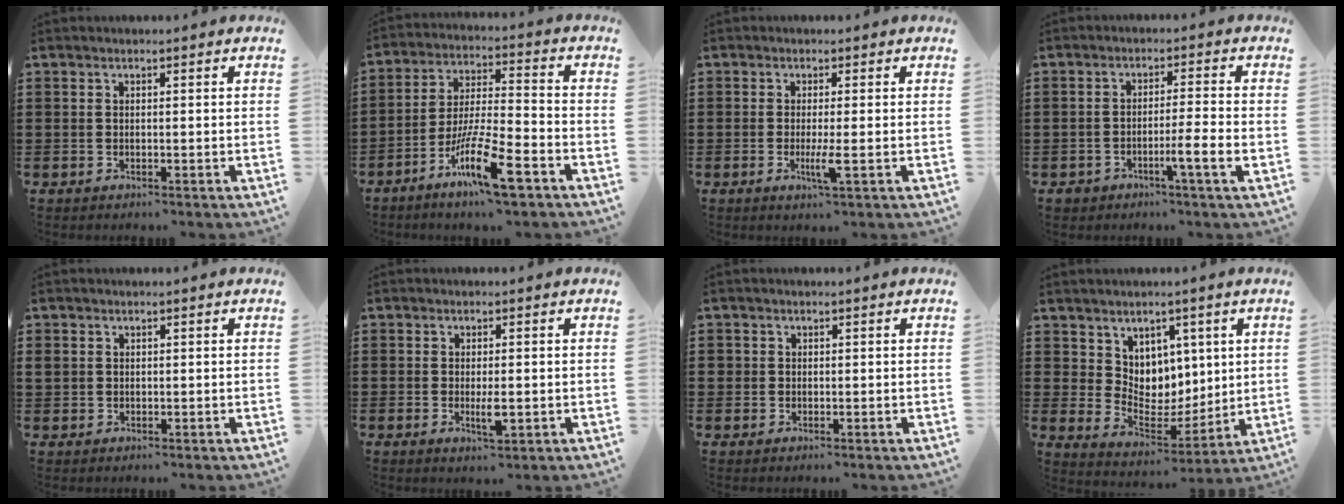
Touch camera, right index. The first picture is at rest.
{"total": 11.7, "force": [-6.8, 1.9, 9.3], "torque": [-0.188, 0.000, -0.129]}
{"total": 3.1, "force": [-0.8, 0.0, 3.0], "torque": [-0.059, -0.011, -0.018]}
{"total": 4.7, "force": [-2.2, 0.1, 4.2], "torque": [-0.067, -0.009, -0.036]}
{"total": 1.2, "force": [0.5, 1.1, 0.2], "torque": [-0.008, 0.006, 0.009]}
{"total": 3.0, "force": [-0.6, 0.9, 2.8], "torque": [-0.056, -0.003, -0.012]}
{"total": 1.0, "force": [0.3, 1.0, 0.1], "torque": [-0.004, 0.005, 0.005]}
{"total": 6.5, "force": [4.3, 4.8, 0.3], "torque": [-0.038, -0.030, 0.084]}